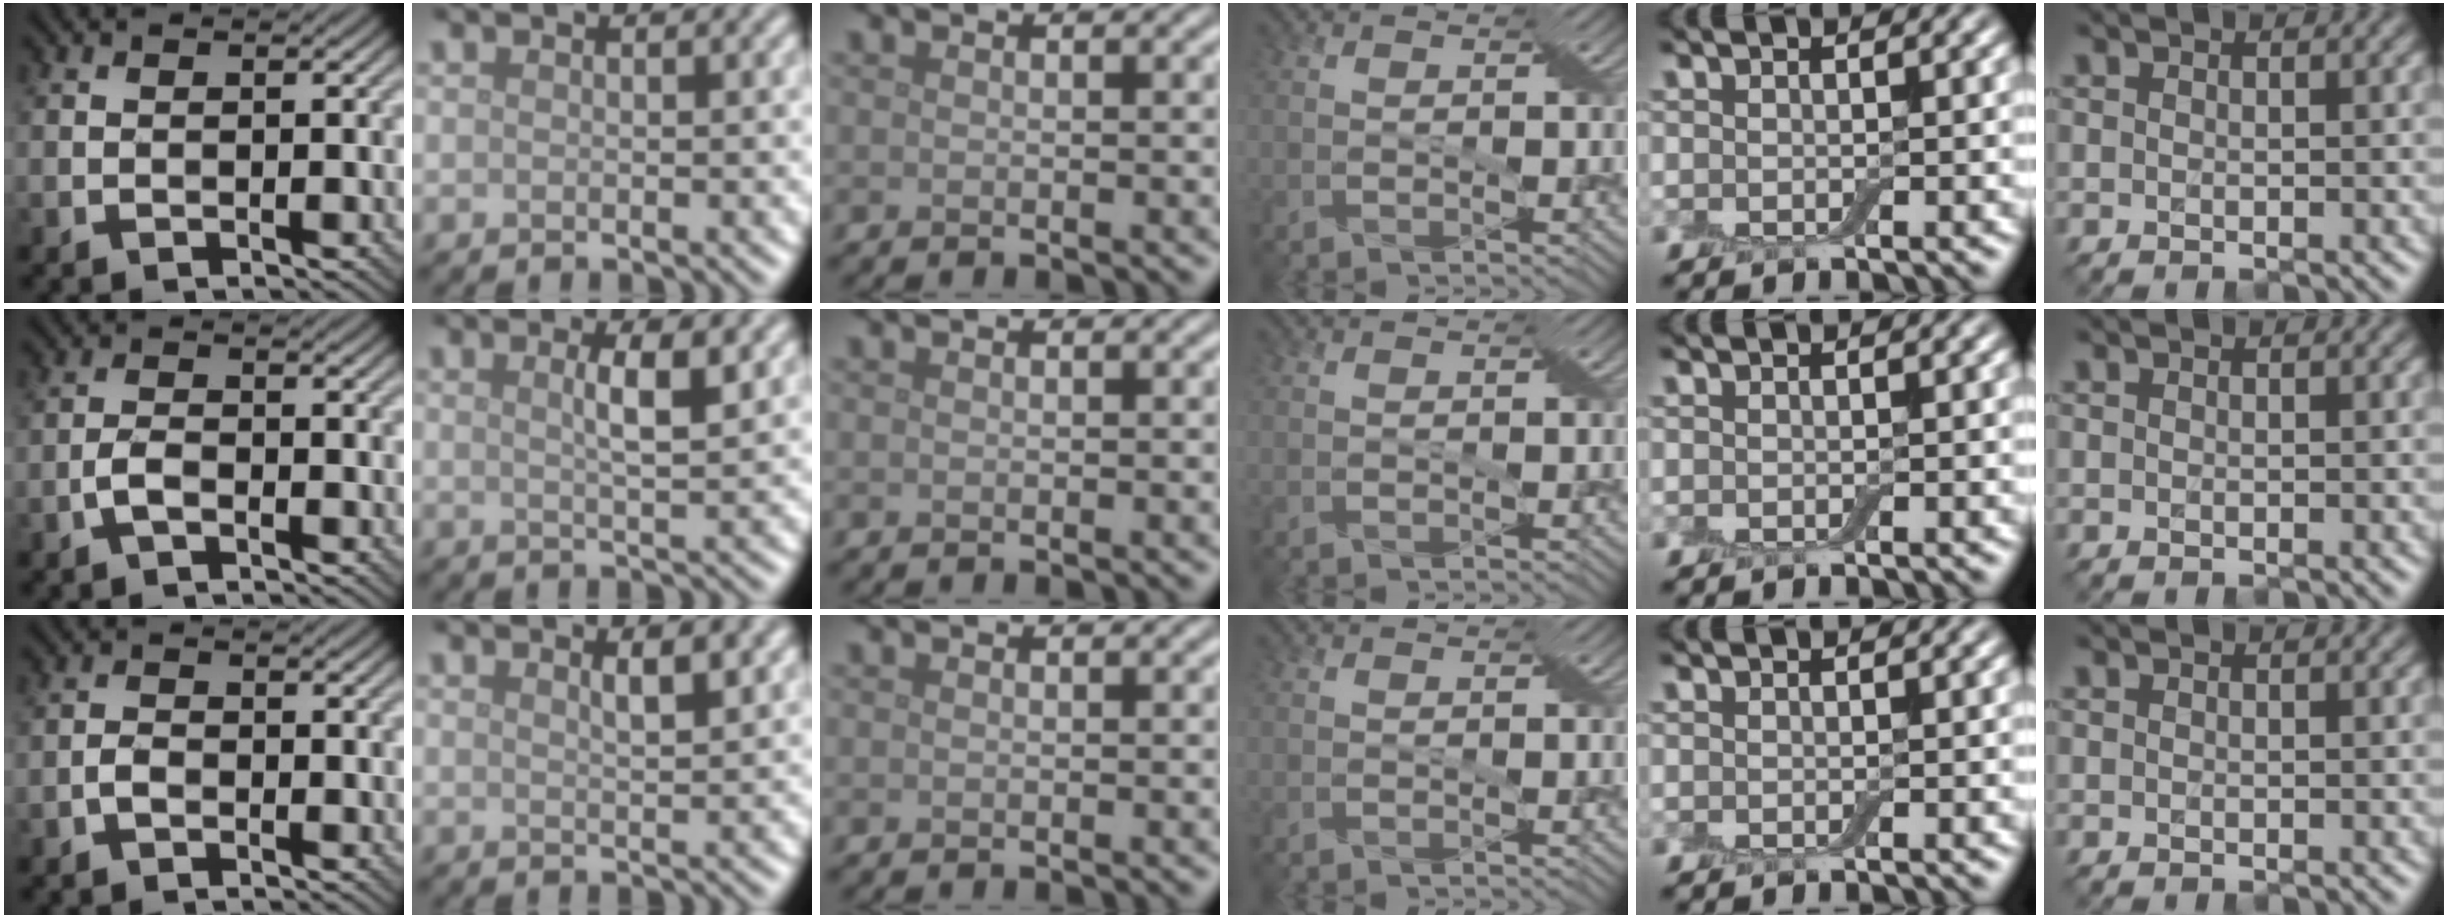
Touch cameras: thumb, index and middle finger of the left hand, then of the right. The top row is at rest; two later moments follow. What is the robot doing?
{"motion": "squeeze", "object": "air blower"}